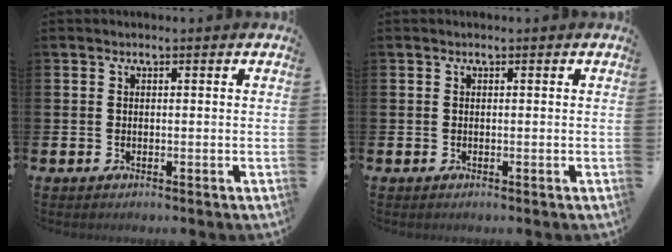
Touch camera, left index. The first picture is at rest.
{"total": 0.0}